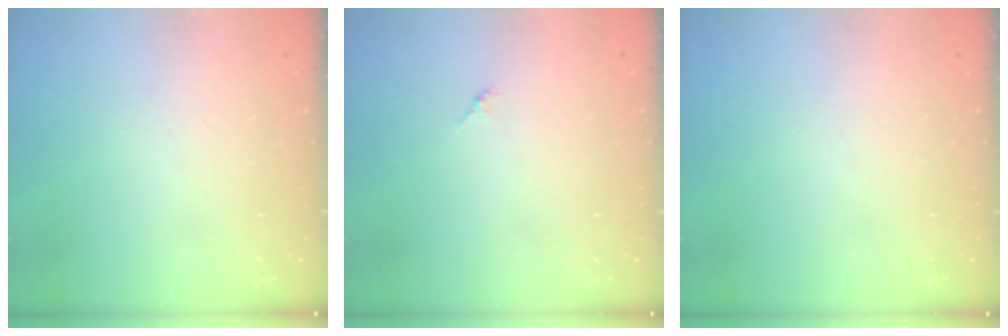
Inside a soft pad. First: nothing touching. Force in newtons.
{"total": 1.5, "press": 1.4, "slide": 0.4}
{"total": 0.0}